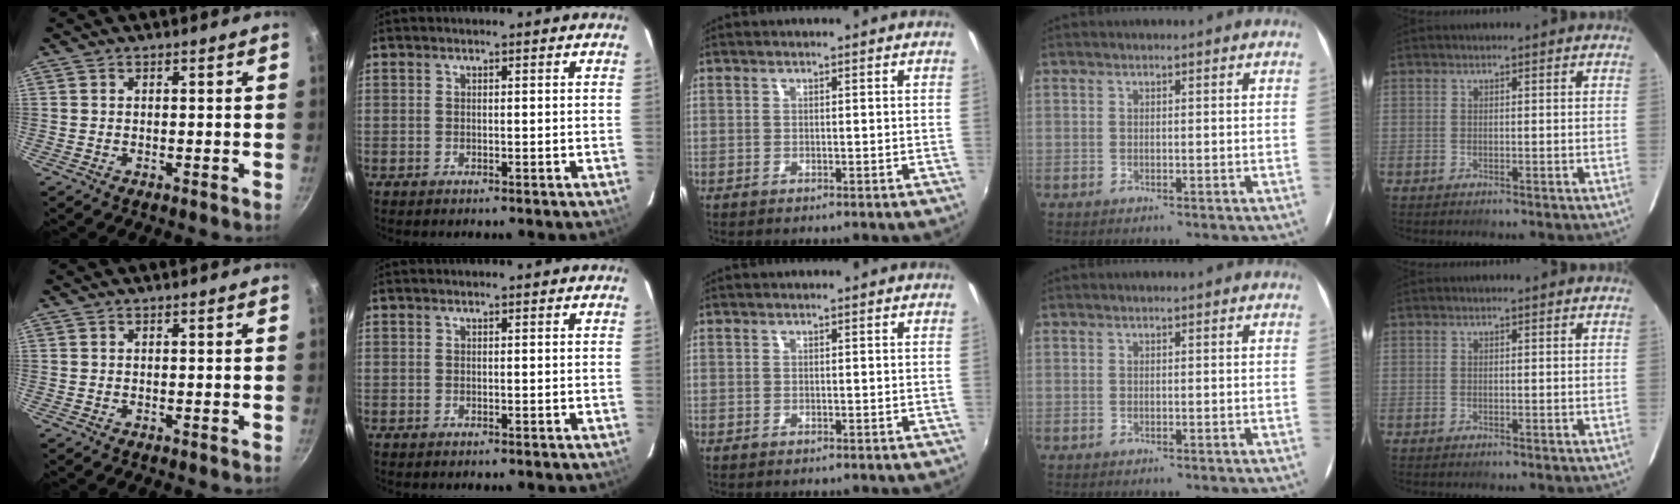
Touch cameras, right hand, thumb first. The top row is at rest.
{}